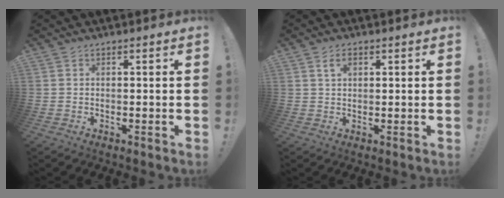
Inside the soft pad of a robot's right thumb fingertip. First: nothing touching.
{"total": 3.0, "force": [1.4, 1.6, 2.1], "torque": [-0.038, 0.001, 0.023]}